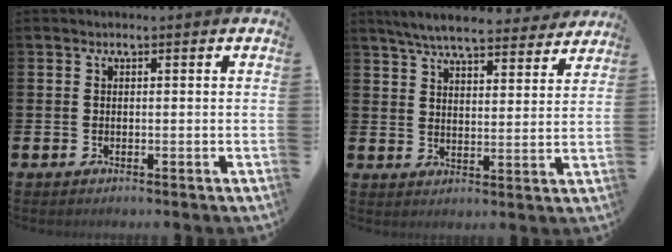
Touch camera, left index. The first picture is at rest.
{"total": 6.8, "force": [6.4, 1.0, 2.0], "torque": [-0.047, -0.036, 0.111]}